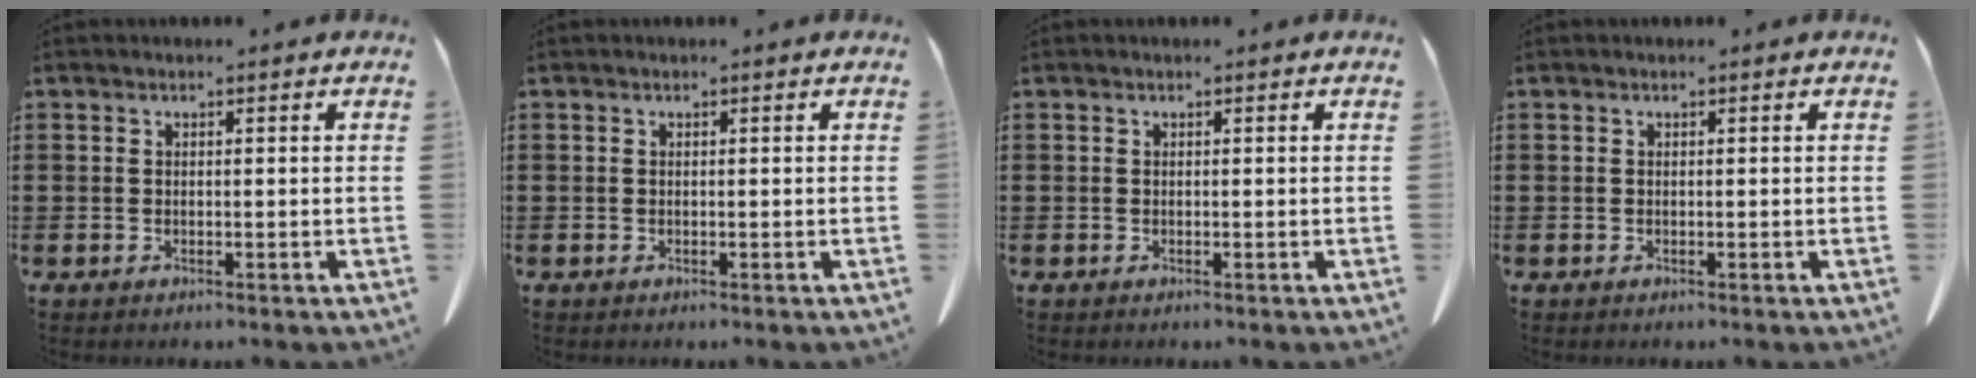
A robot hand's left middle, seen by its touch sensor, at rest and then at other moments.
{"total": 0.0}
{"total": 0.0}
{"total": 0.0}